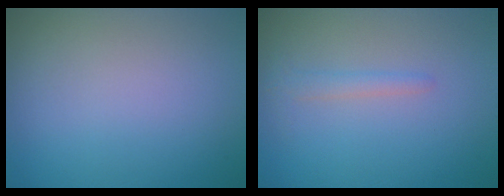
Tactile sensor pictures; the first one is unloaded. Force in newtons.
{"total": 1.3, "press": 1.3, "slide": 0.1}